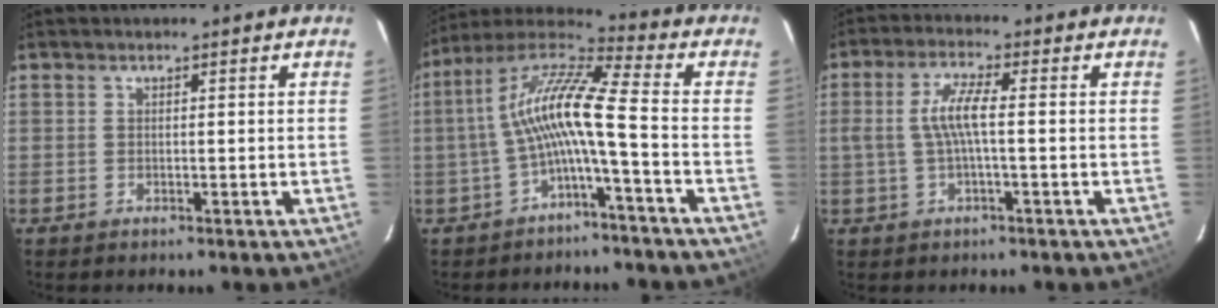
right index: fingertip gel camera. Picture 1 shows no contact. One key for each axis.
{"total": 11.4, "fx": -2.7, "fy": 0.4, "fz": 11.1, "tx": -0.227, "ty": 0.021, "tz": -0.058}
{"total": 5.3, "fx": -0.5, "fy": 0.6, "fz": 5.3, "tx": -0.107, "ty": 0.004, "tz": -0.006}